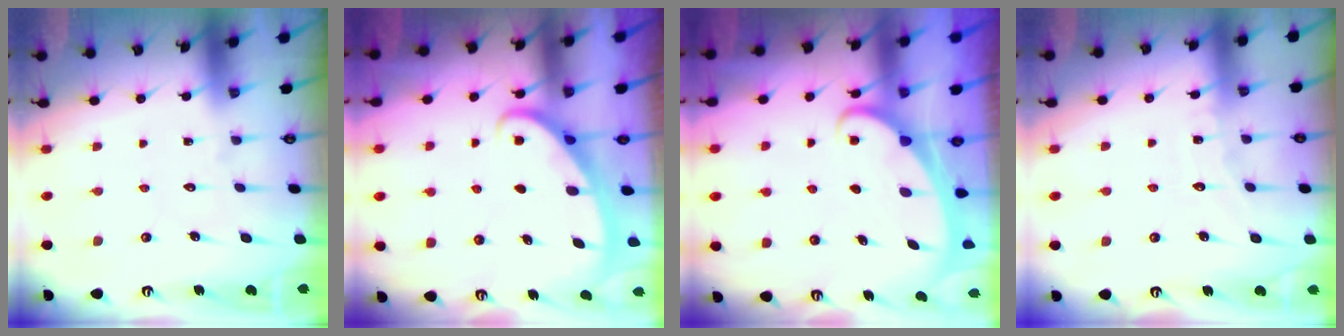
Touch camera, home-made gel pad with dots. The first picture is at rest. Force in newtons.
{"total": 2.6, "press": 2.5, "slide": 0.4}
{"total": 2.4, "press": 2.4, "slide": 0.3}
{"total": 6.5, "press": 6.5, "slide": 0.4}